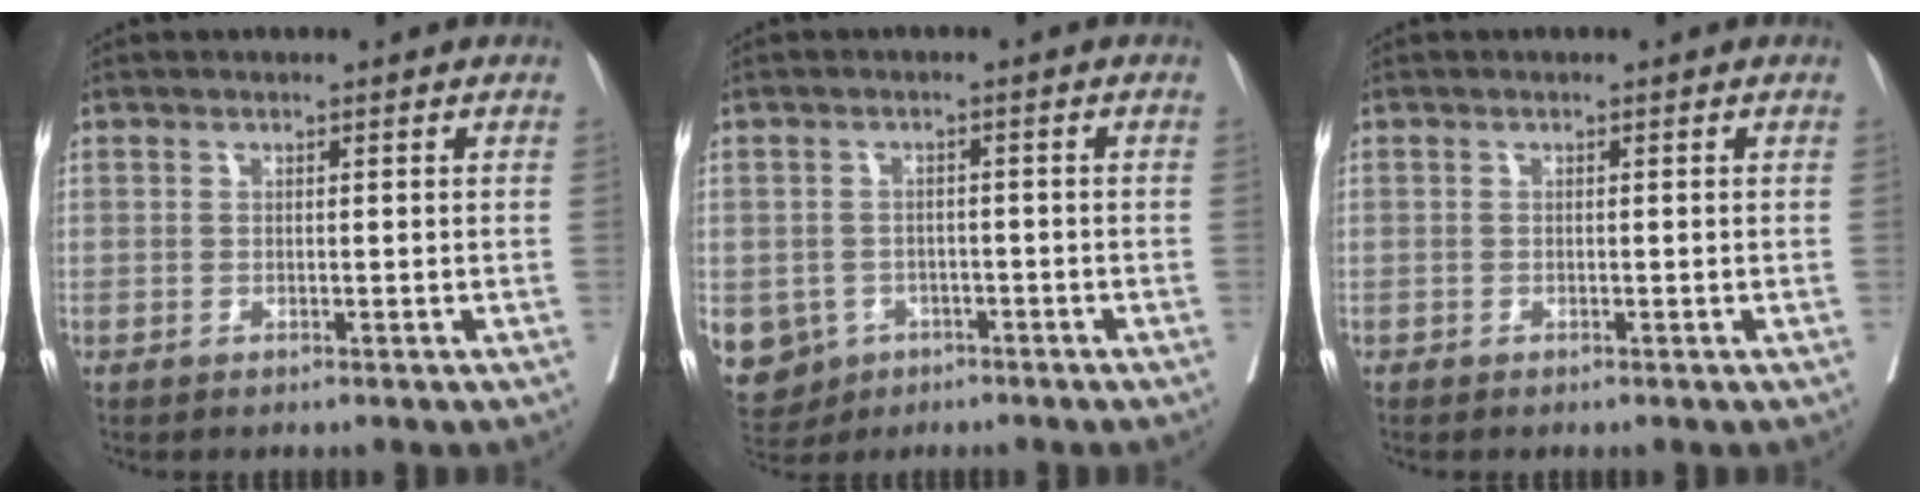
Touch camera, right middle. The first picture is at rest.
{"total": 8.7, "force": [-4.0, 7.5, 2.0], "torque": [-0.057, 0.004, -0.053]}
{"total": 0.0}